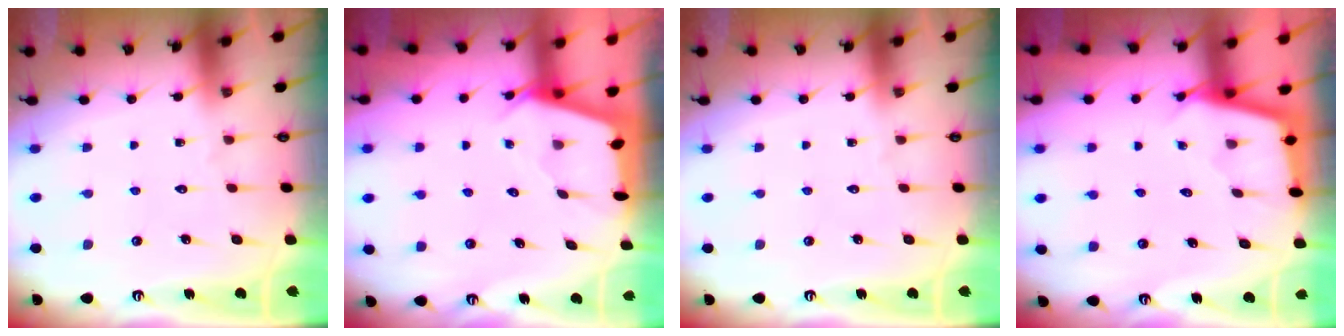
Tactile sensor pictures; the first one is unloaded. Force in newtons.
{"total": 2.4, "press": 2.4, "slide": 0.3}
{"total": 0.0}
{"total": 2.1, "press": 2.1, "slide": 0.1}